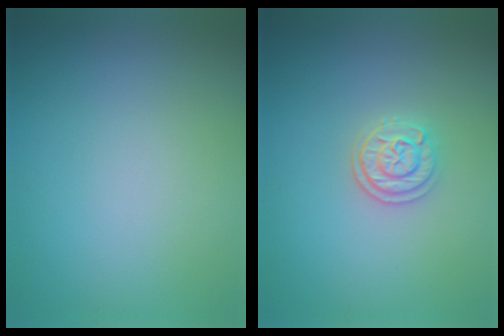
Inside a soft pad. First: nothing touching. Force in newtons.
{"total": 2.4, "press": 2.1, "slide": 1.1}